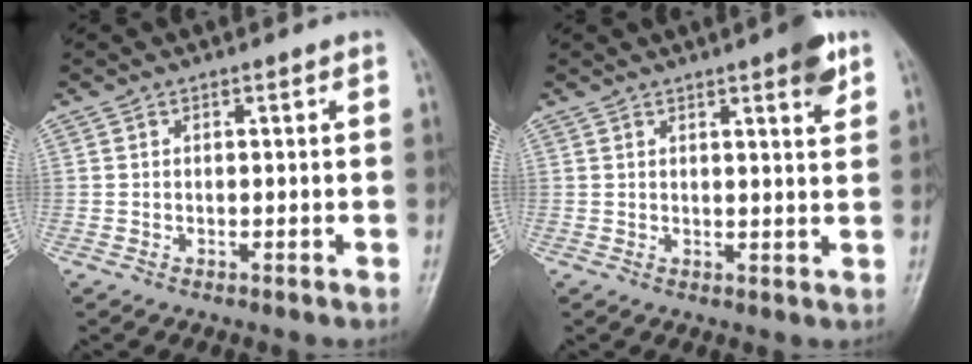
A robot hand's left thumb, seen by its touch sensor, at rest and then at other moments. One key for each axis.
{"total": 4.9, "fx": 2.8, "fy": 0.9, "fz": 3.8, "tx": -0.044, "ty": -0.013, "tz": 0.033}